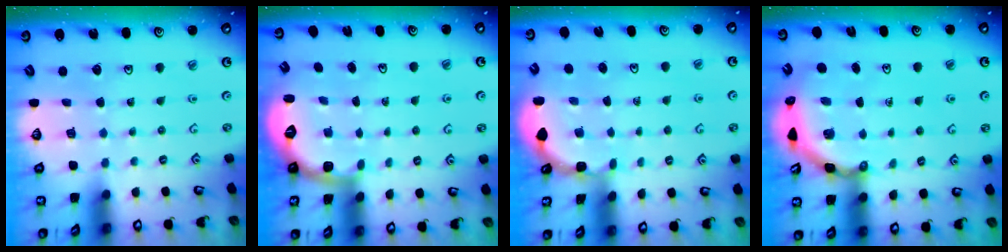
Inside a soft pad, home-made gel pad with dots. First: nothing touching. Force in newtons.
{"total": 2.6, "press": 1.5, "slide": 2.1}
{"total": 1.7, "press": 1.7, "slide": 0.1}
{"total": 5.3, "press": 5.1, "slide": 1.5}